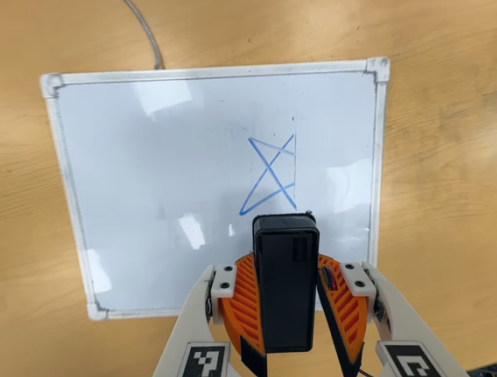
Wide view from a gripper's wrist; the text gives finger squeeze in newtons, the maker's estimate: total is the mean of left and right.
{"total": 7.1, "left": 7.5, "right": 6.6}